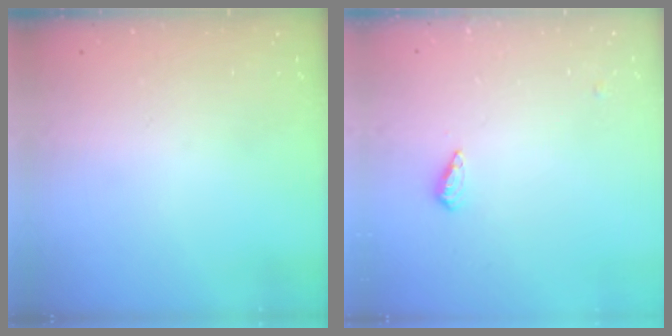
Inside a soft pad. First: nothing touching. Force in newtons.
{"total": 3.5, "press": 3.5, "slide": 0.4}